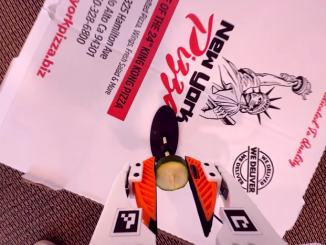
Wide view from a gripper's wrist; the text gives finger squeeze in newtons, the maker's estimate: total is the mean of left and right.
{"total": 9.6, "left": 9.9, "right": 9.3}